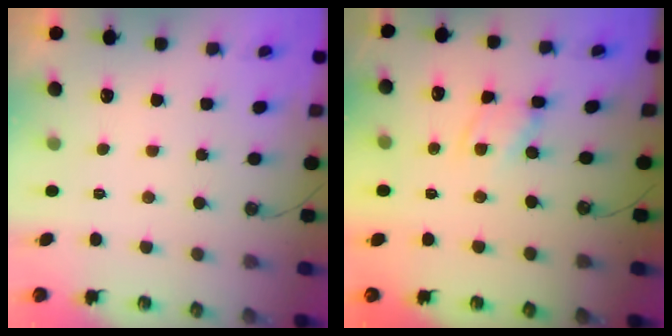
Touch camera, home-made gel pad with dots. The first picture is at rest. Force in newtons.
{"total": 2.1, "press": 2.1, "slide": 0.3}